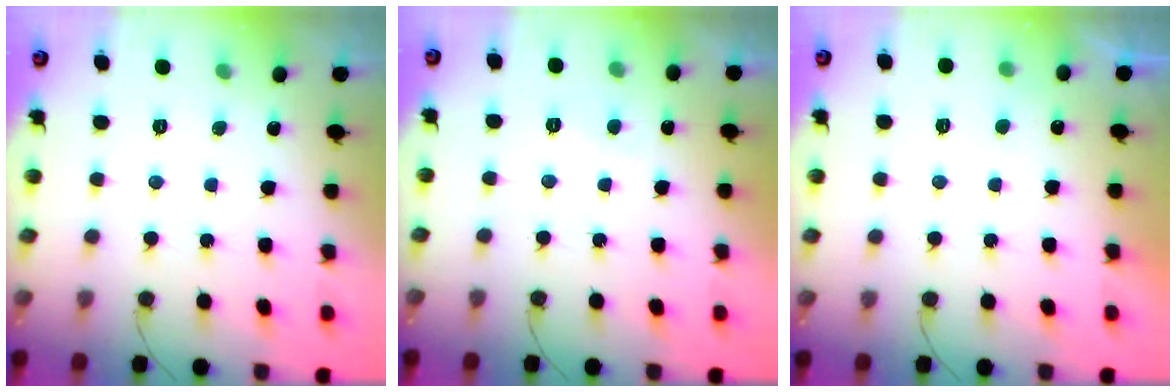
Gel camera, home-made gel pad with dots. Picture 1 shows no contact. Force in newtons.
{"total": 1.7, "press": 1.6, "slide": 0.6}
{"total": 1.1, "press": 0.9, "slide": 0.5}